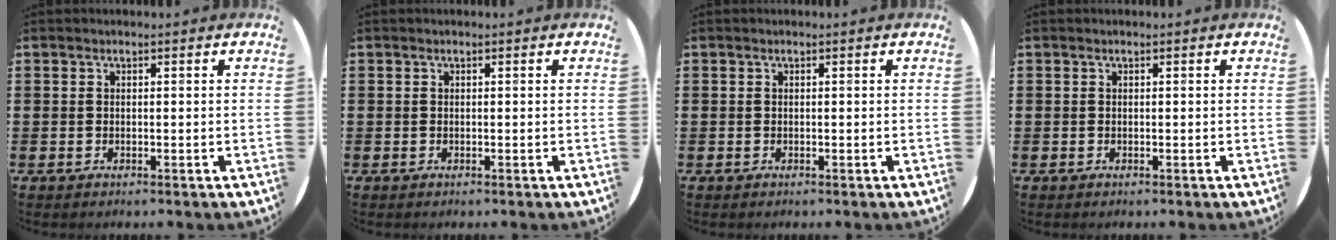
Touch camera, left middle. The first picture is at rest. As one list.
[{"total": 0.0}, {"total": 0.0}, {"total": 0.0}]